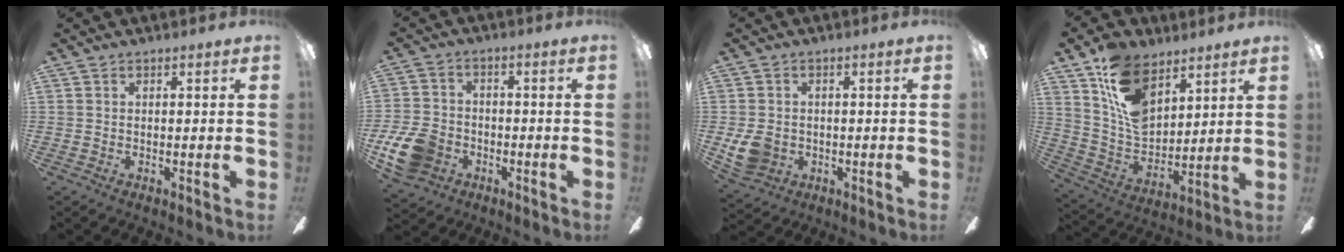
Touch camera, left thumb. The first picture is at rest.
{"total": 11.2, "force": [-4.7, 8.5, 5.7], "torque": [-0.128, 0.032, -0.086]}
{"total": 6.7, "force": [-0.8, 5.8, 3.3], "torque": [-0.072, 0.013, -0.010]}
{"total": 15.6, "force": [8.5, 9.7, 8.8], "torque": [-0.165, -0.035, 0.165]}